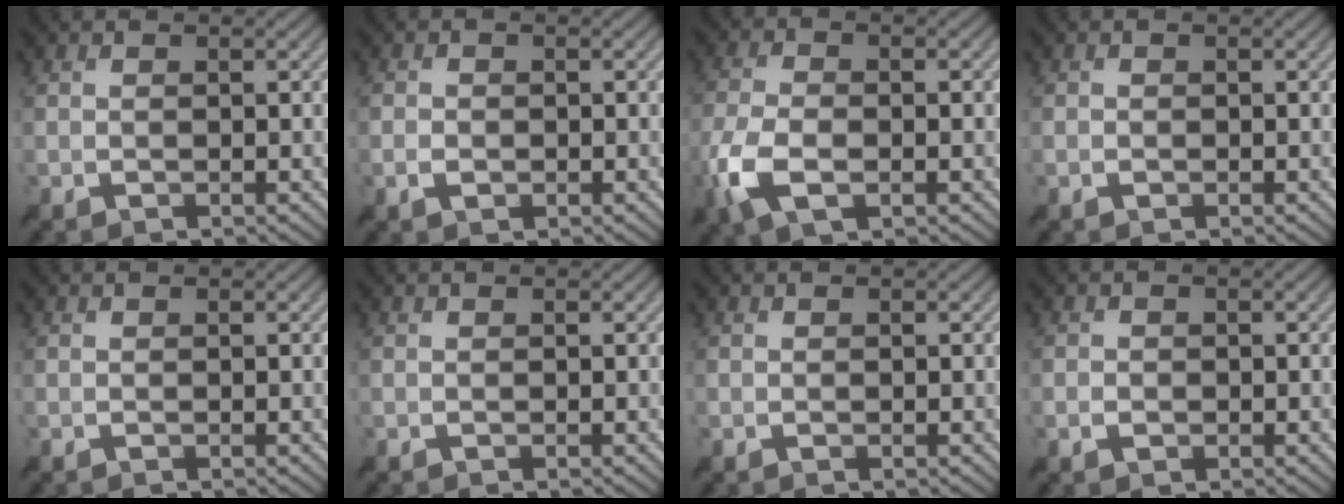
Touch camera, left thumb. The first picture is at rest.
{"total": 1.9, "force": [-0.6, 1.3, 1.3], "torque": [-0.026, -0.002, -0.012]}
{"total": 7.7, "force": [-2.9, 3.7, 6.1], "torque": [-0.151, -0.012, -0.062]}
{"total": 0.7, "force": [-0.3, 0.5, 0.4], "torque": [-0.008, -0.001, -0.004]}
{"total": 0.0}
{"total": 0.0}
{"total": 0.0}
{"total": 1.4, "force": [-0.5, 1.0, 0.8], "torque": [-0.016, -0.001, -0.010]}